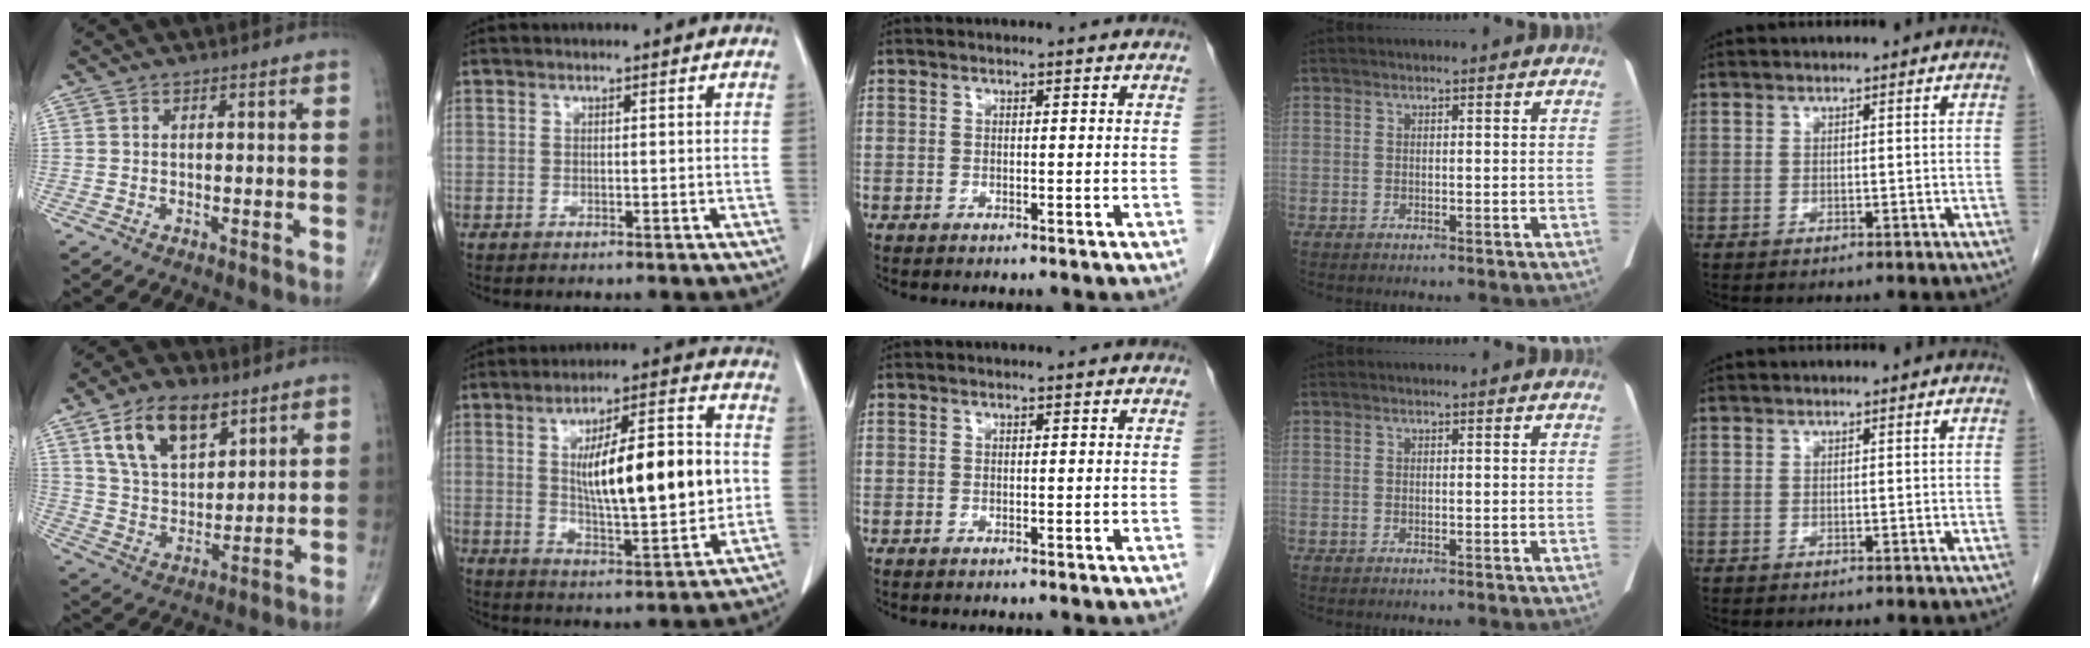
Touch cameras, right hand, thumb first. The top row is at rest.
{"thumb": {"total": 13.9, "force": [7.2, 7.7, 9.0], "torque": [-0.135, -0.027, 0.139]}, "index": {"total": 17.0, "force": [0.9, 3.8, 16.5], "torque": [-0.263, 0.013, 0.018]}}